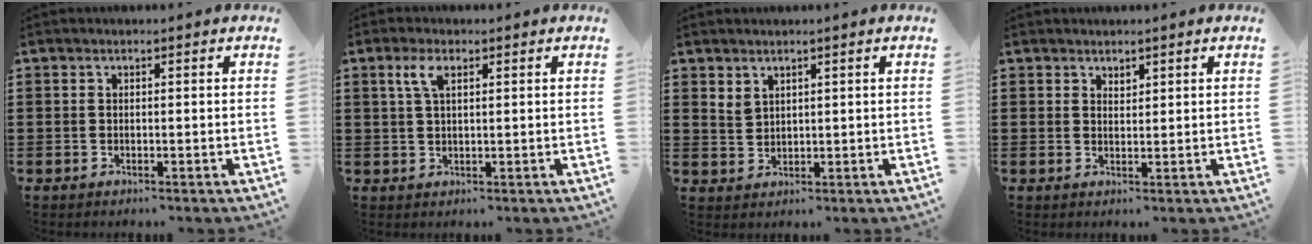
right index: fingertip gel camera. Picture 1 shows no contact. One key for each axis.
{"total": 3.3, "fx": 1.4, "fy": 1.2, "fz": 2.7, "tx": -0.059, "ty": 0.007, "tz": 0.023}
{"total": 2.2, "fx": 1.8, "fy": 1.1, "fz": 0.4, "tx": -0.012, "ty": 0.002, "tz": 0.036}
{"total": 1.4, "fx": 1.3, "fy": 0.5, "fz": 0.1, "tx": -0.003, "ty": 0.000, "tz": 0.025}